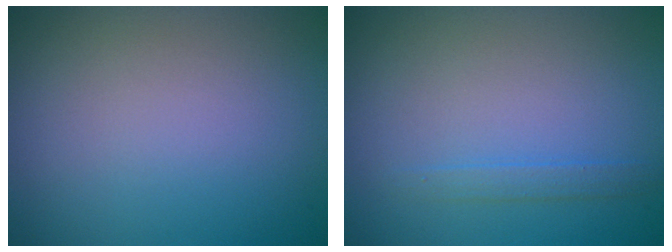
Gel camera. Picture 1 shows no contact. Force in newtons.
{"total": 1.1, "press": 1.1, "slide": 0.0}